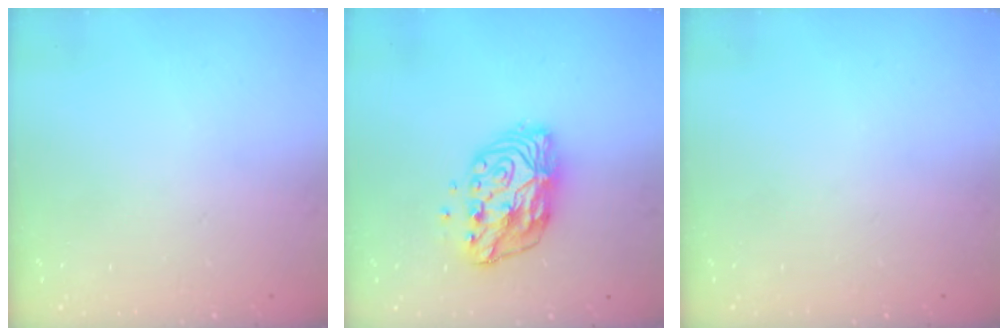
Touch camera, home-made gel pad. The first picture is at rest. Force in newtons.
{"total": 13.2, "press": 13.2, "slide": 0.9}
{"total": 0.0}